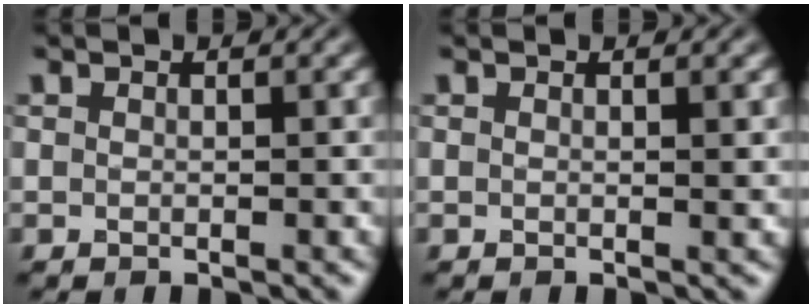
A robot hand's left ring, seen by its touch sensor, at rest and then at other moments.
{"total": 0.8, "force": [0.3, 0.2, 0.7], "torque": [-0.005, 0.000, 0.003]}